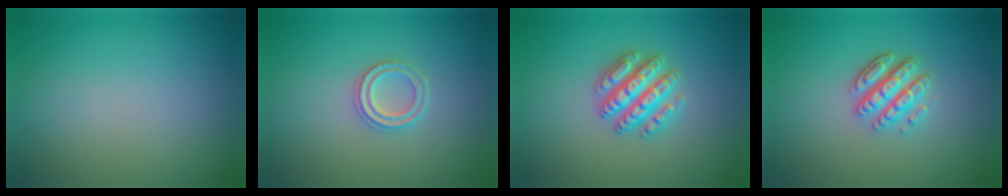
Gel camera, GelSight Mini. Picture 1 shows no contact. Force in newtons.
{"total": 2.2, "press": 2.2, "slide": 0.5}
{"total": 4.8, "press": 4.7, "slide": 0.8}
{"total": 4.3, "press": 3.3, "slide": 2.7}